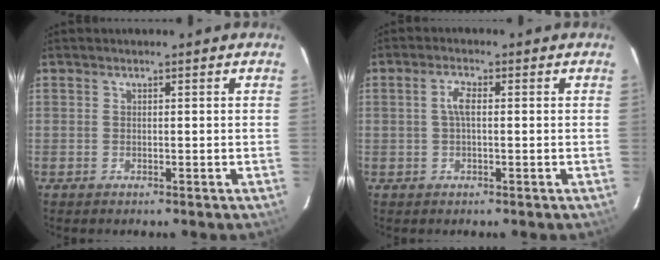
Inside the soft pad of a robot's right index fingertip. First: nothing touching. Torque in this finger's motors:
{"motor_torque": [0.43, -0.04, 0.26, 0.08]}